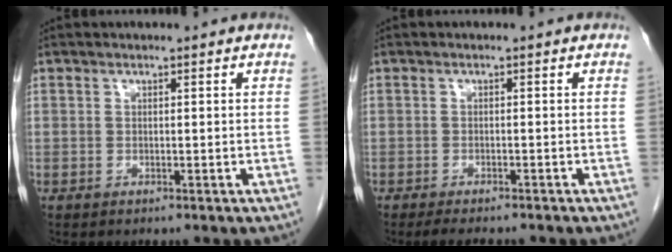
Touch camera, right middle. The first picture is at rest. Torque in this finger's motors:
{"motor_torque": [0.34, -0.20, 0.02, 0.01]}